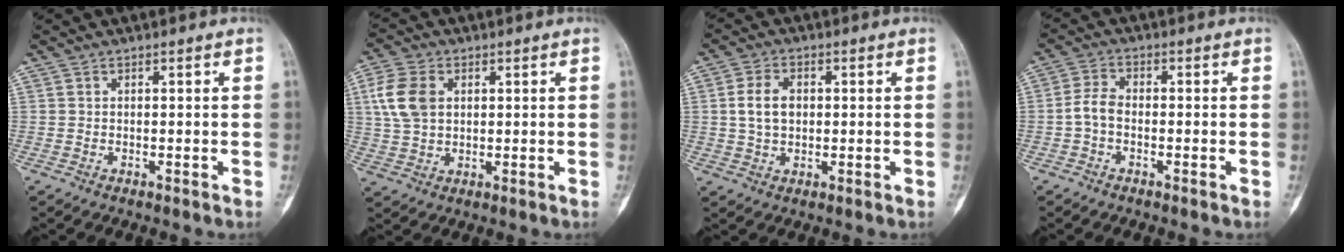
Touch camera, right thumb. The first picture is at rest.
{"total": 8.6, "force": [2.0, 5.9, 5.8], "torque": [-0.121, 0.005, 0.041]}
{"total": 5.8, "force": [0.6, 4.0, 4.1], "torque": [-0.070, 0.003, 0.011]}
{"total": 3.8, "force": [-1.0, 2.3, 2.9], "torque": [-0.059, 0.014, -0.027]}